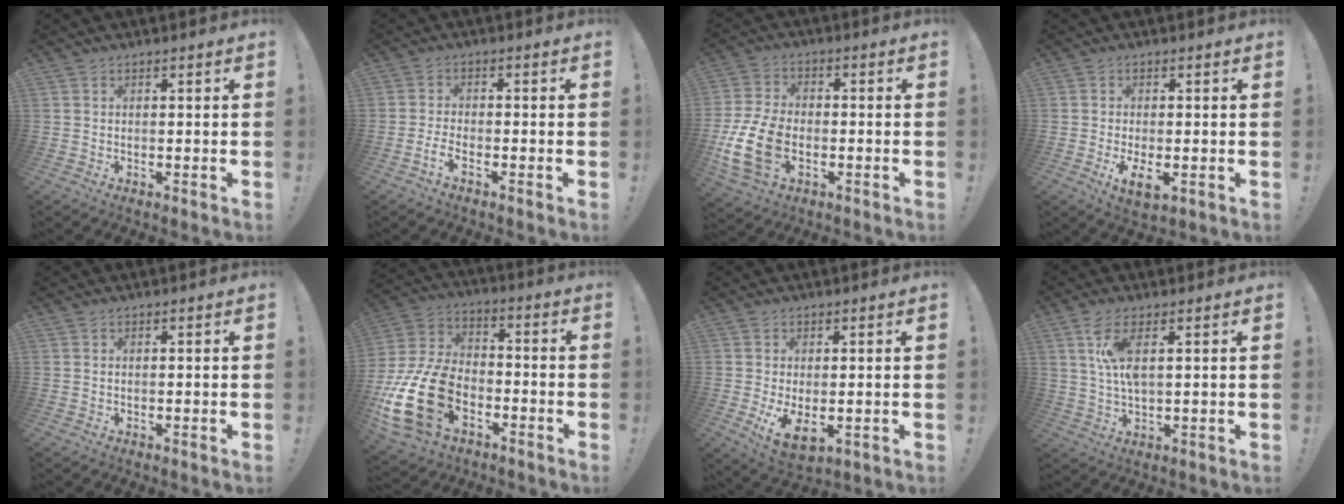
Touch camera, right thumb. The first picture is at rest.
{"total": 3.4, "force": [-2.3, 0.8, 2.4], "torque": [-0.057, -0.001, -0.040]}
{"total": 14.4, "force": [-4.2, 9.5, 10.0], "torque": [-0.210, 0.019, -0.067]}
{"total": 5.3, "force": [-1.0, 2.1, 4.8], "torque": [-0.077, -0.007, -0.016]}
{"total": 0.0}
{"total": 21.5, "force": [-7.7, 13.9, 14.4], "torque": [-0.291, 0.044, -0.122]}
{"total": 7.1, "force": [0.2, 3.8, 6.0], "torque": [-0.114, -0.013, 0.012]}
{"total": 8.2, "force": [3.0, 2.4, 7.2], "torque": [-0.151, -0.011, 0.051]}